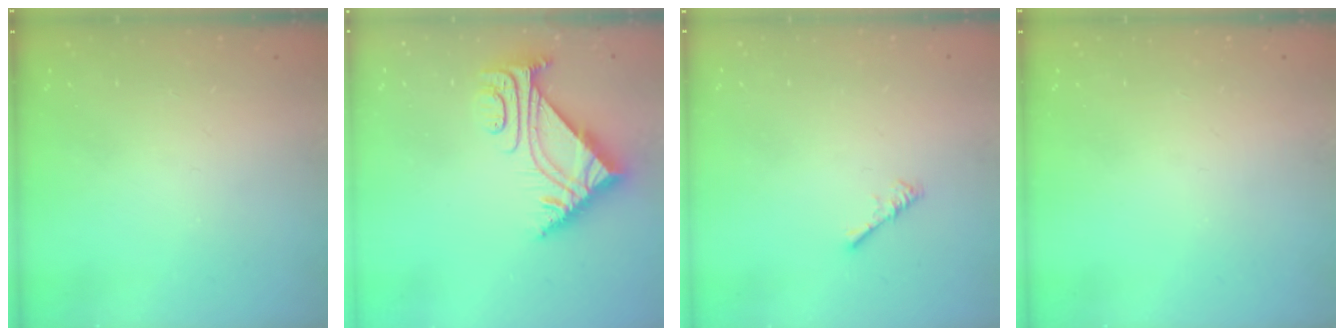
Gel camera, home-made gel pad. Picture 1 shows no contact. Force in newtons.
{"total": 7.2, "press": 7.1, "slide": 0.9}
{"total": 0.9, "press": 0.9, "slide": 0.3}
{"total": 0.0}